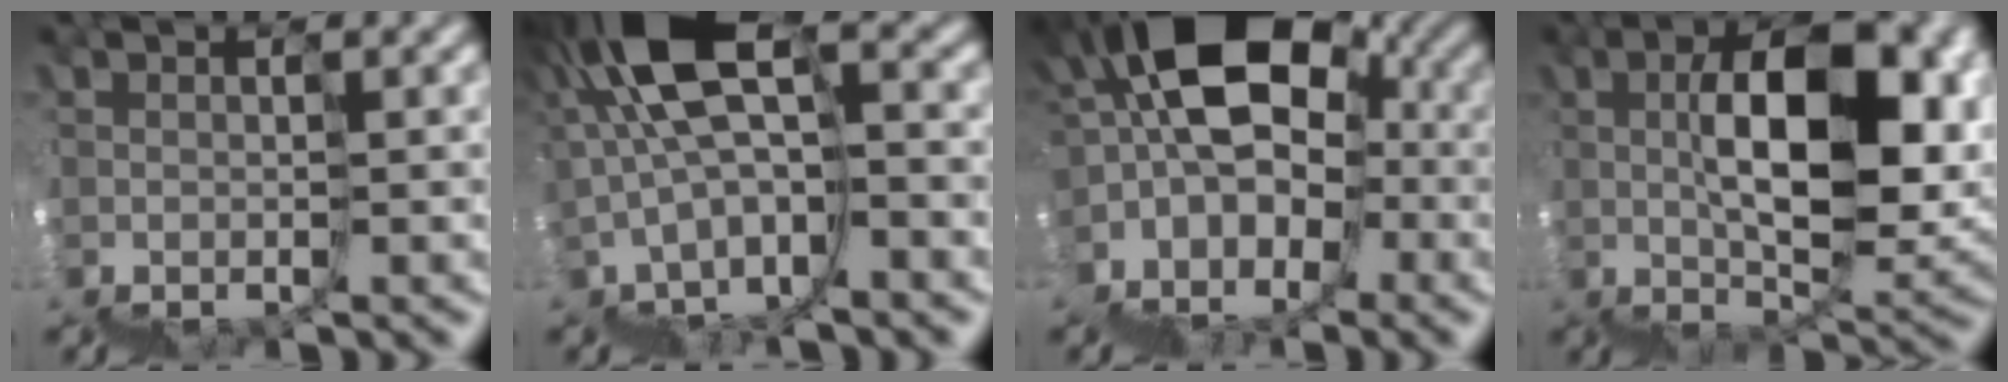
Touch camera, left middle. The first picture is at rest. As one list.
[{"total": 7.1, "force": [2.1, 3.6, 5.7], "torque": [-0.125, 0.035, 0.043]}, {"total": 9.6, "force": [1.1, 7.2, 6.3], "torque": [-0.057, 0.031, 0.013]}, {"total": 9.1, "force": [3.8, 4.1, 7.2], "torque": [-0.098, 0.034, 0.062]}]